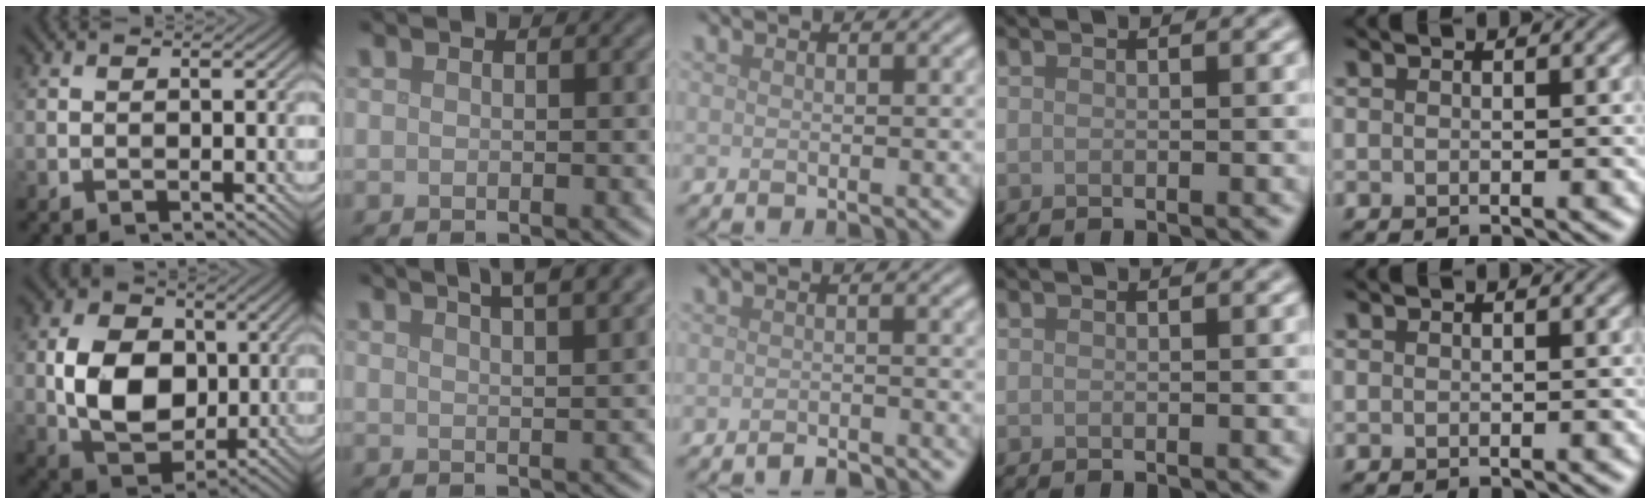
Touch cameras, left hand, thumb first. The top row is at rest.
{"thumb": {"total": 10.6, "force": [0.3, 7.8, 7.2], "torque": [-0.154, -0.002, 0.005]}, "index": {"total": 7.7, "force": [5.1, 2.9, 5.0], "torque": [-0.031, 0.047, 0.041]}, "middle": {"total": 1.4, "force": [-1.3, 0.2, 0.5], "torque": [-0.006, 0.000, -0.023]}}